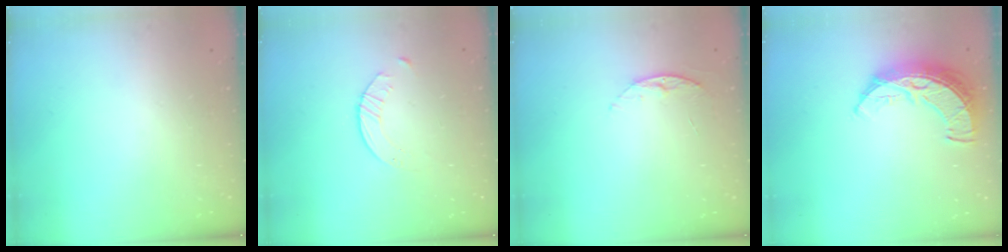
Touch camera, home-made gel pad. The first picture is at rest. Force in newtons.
{"total": 2.1, "press": 2.0, "slide": 0.3}
{"total": 6.4, "press": 6.3, "slide": 0.7}
{"total": 9.6, "press": 9.6, "slide": 0.6}